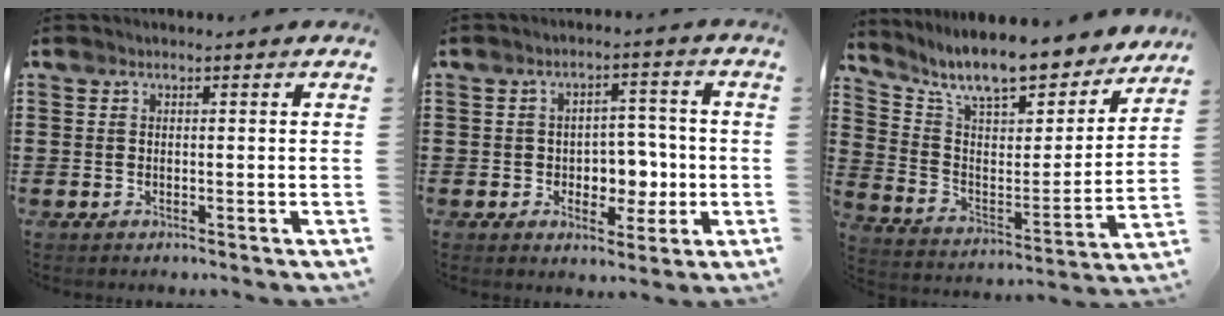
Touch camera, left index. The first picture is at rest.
{"total": 5.4, "force": [-0.9, 4.4, 3.0], "torque": [-0.054, 0.005, -0.021]}
{"total": 10.6, "force": [9.3, 1.6, 4.8], "torque": [-0.124, -0.062, 0.156]}